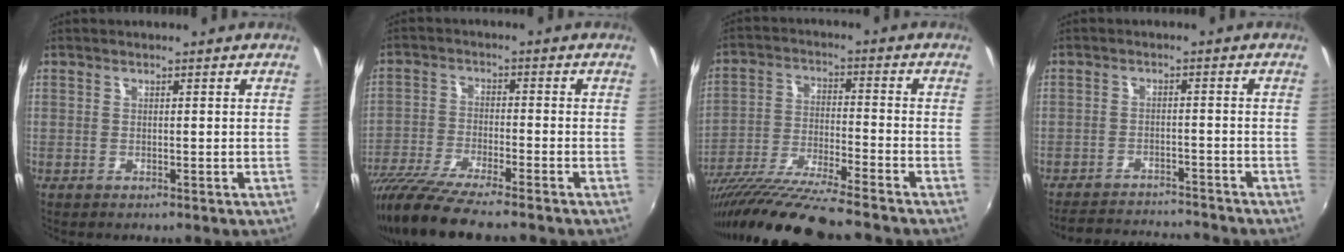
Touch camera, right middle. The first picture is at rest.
{"total": 13.4, "force": [-11.0, 0.8, 7.5], "torque": [-0.164, -0.047, -0.201]}
{"total": 16.5, "force": [-13.9, -0.2, 8.8], "torque": [-0.174, -0.043, -0.250]}
{"total": 11.2, "force": [-10.7, 1.3, 3.2], "torque": [-0.080, 0.003, -0.156]}